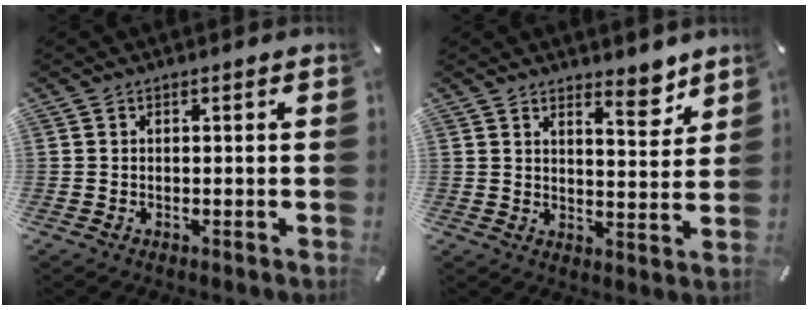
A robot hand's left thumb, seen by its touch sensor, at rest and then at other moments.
{"total": 6.7, "force": [5.4, 2.4, 3.0], "torque": [-0.018, -0.047, 0.088]}